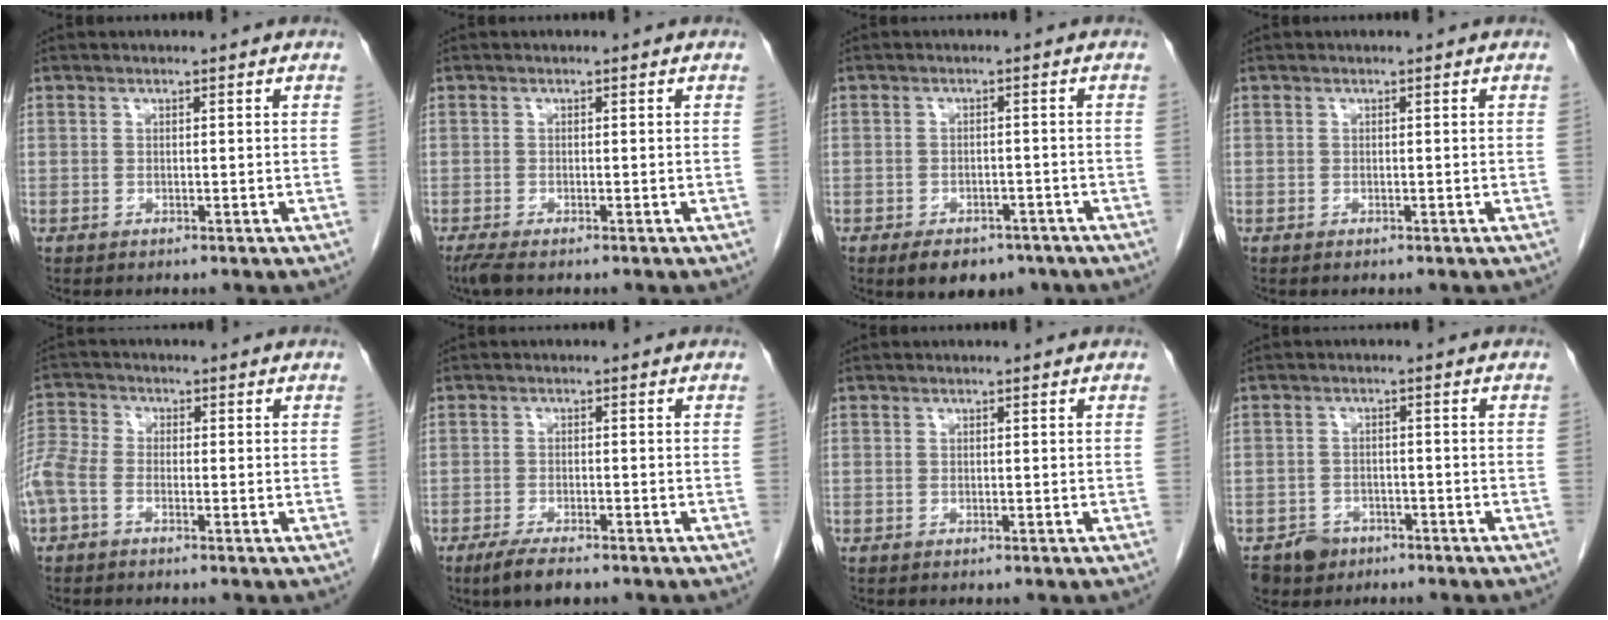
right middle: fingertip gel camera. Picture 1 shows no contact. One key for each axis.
{"total": 1.7, "fx": -1.3, "fy": 0.2, "fz": 1.1, "tx": -0.029, "ty": -0.009, "tz": -0.029}
{"total": 7.0, "fx": -5.1, "fy": 3.7, "fz": 3.0, "tx": -0.038, "ty": 0.003, "tz": -0.069}
{"total": 0.0}
{"total": 10.1, "fx": -3.5, "fy": 7.5, "fz": 5.8, "tx": -0.182, "ty": 0.019, "tz": -0.076}
{"total": 4.4, "fx": -3.2, "fy": 1.0, "fz": 2.8, "tx": -0.057, "ty": -0.008, "tz": -0.056}
{"total": 0.0}
{"total": 4.3, "fx": -2.8, "fy": 3.1, "fz": 0.7, "tx": -0.011, "ty": 0.004, "tz": -0.044}